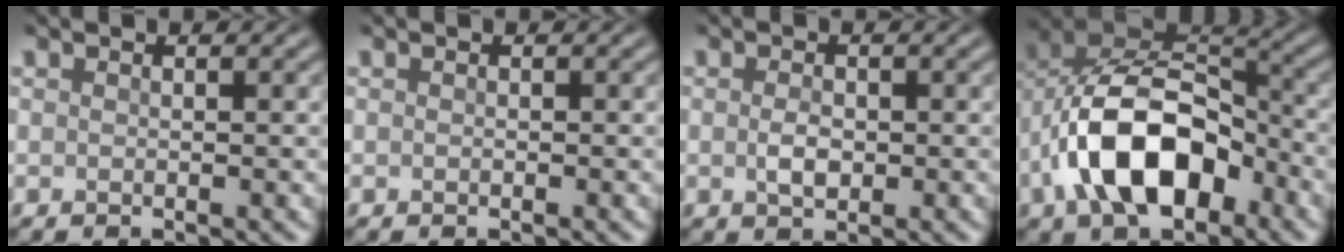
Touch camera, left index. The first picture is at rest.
{"total": 0.0}
{"total": 1.8, "force": [-0.1, 1.1, 1.5], "torque": [-0.030, -0.001, -0.002]}
{"total": 11.3, "force": [-4.0, 6.3, 8.5], "torque": [-0.163, 0.014, -0.080]}